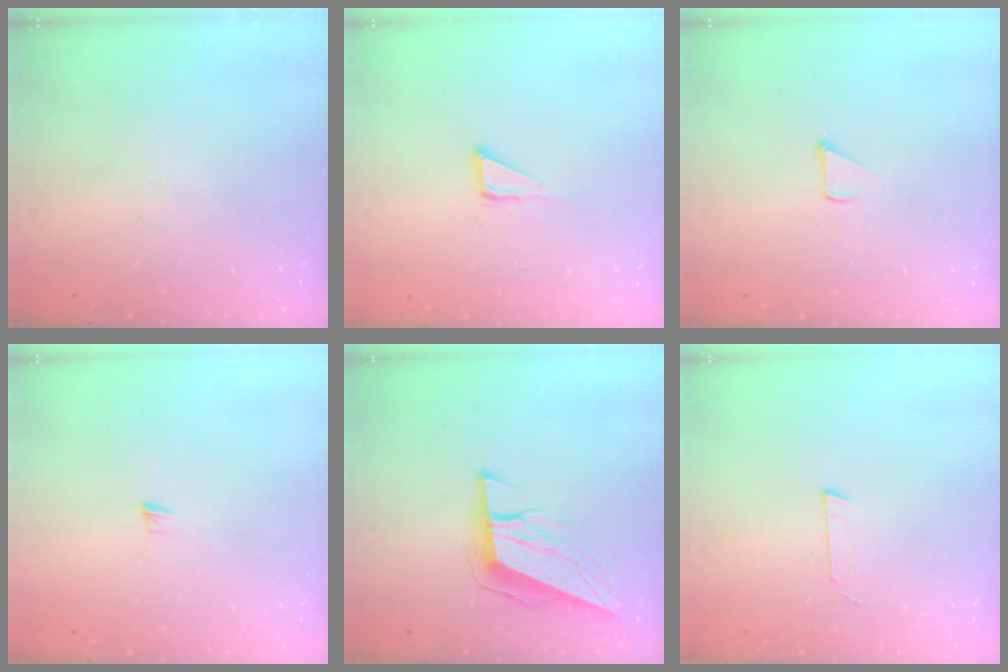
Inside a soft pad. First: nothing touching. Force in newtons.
{"total": 6.4, "press": 6.4, "slide": 0.4}
{"total": 1.8, "press": 1.7, "slide": 0.1}
{"total": 3.9, "press": 3.8, "slide": 0.9}
{"total": 10.7, "press": 10.2, "slide": 3.3}
{"total": 2.7, "press": 2.7, "slide": 0.2}